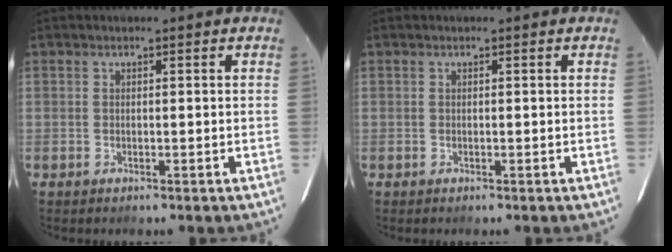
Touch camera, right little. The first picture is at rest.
{"total": 0.0}